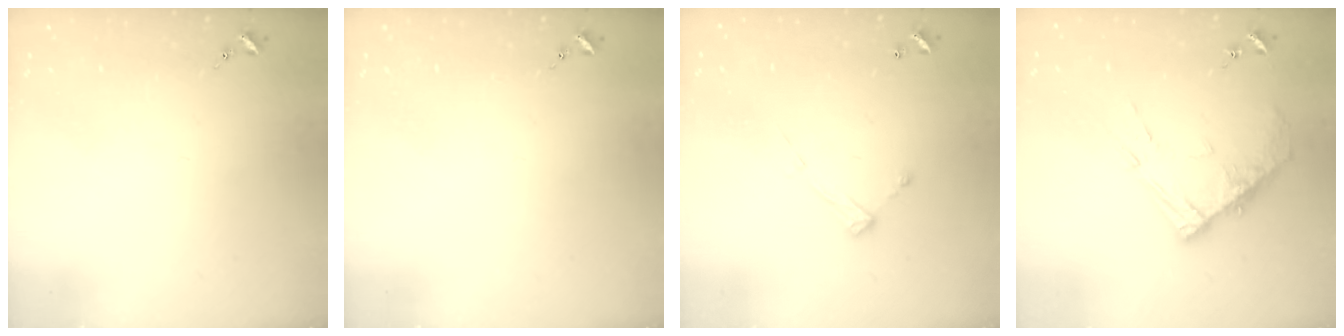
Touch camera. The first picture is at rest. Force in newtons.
{"total": 0.0}
{"total": 6.3, "press": 6.3, "slide": 0.3}
{"total": 11.1, "press": 11.0, "slide": 1.1}